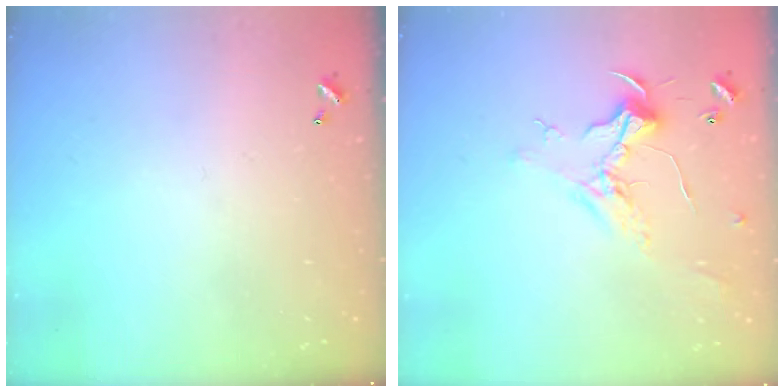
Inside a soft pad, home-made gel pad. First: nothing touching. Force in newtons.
{"total": 0.9, "press": 0.8, "slide": 0.4}